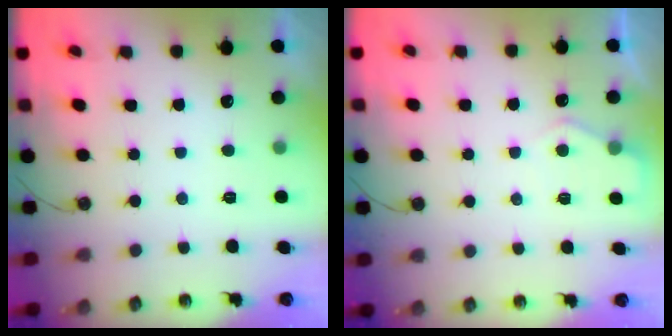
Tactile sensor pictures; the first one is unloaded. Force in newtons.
{"total": 5.2, "press": 5.2, "slide": 0.4}